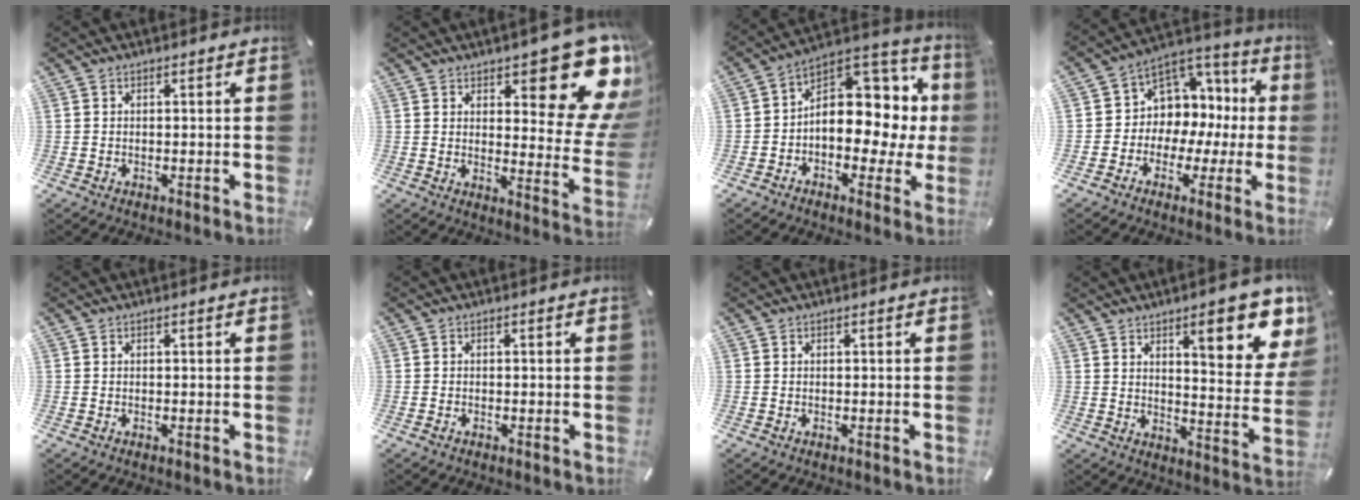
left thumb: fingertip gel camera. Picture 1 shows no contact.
{"total": 18.5, "force": [10.9, 7.4, 12.9], "torque": [-0.144, -0.101, 0.181]}
{"total": 11.4, "force": [0.5, 8.7, 7.4], "torque": [-0.084, -0.026, 0.008]}
{"total": 8.6, "force": [1.3, 8.1, 2.3], "torque": [-0.037, -0.036, 0.029]}
{"total": 0.0}
{"total": 0.6, "force": [-0.3, 0.3, 0.4], "torque": [-0.008, -0.002, -0.006]}
{"total": 0.0}
{"total": 14.8, "force": [8.6, 4.9, 10.9], "torque": [-0.129, -0.055, 0.132]}